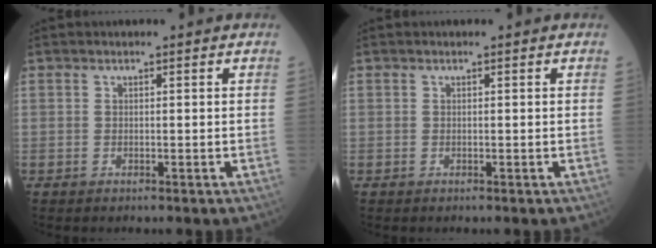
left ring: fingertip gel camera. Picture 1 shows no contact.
{"total": 0.0}